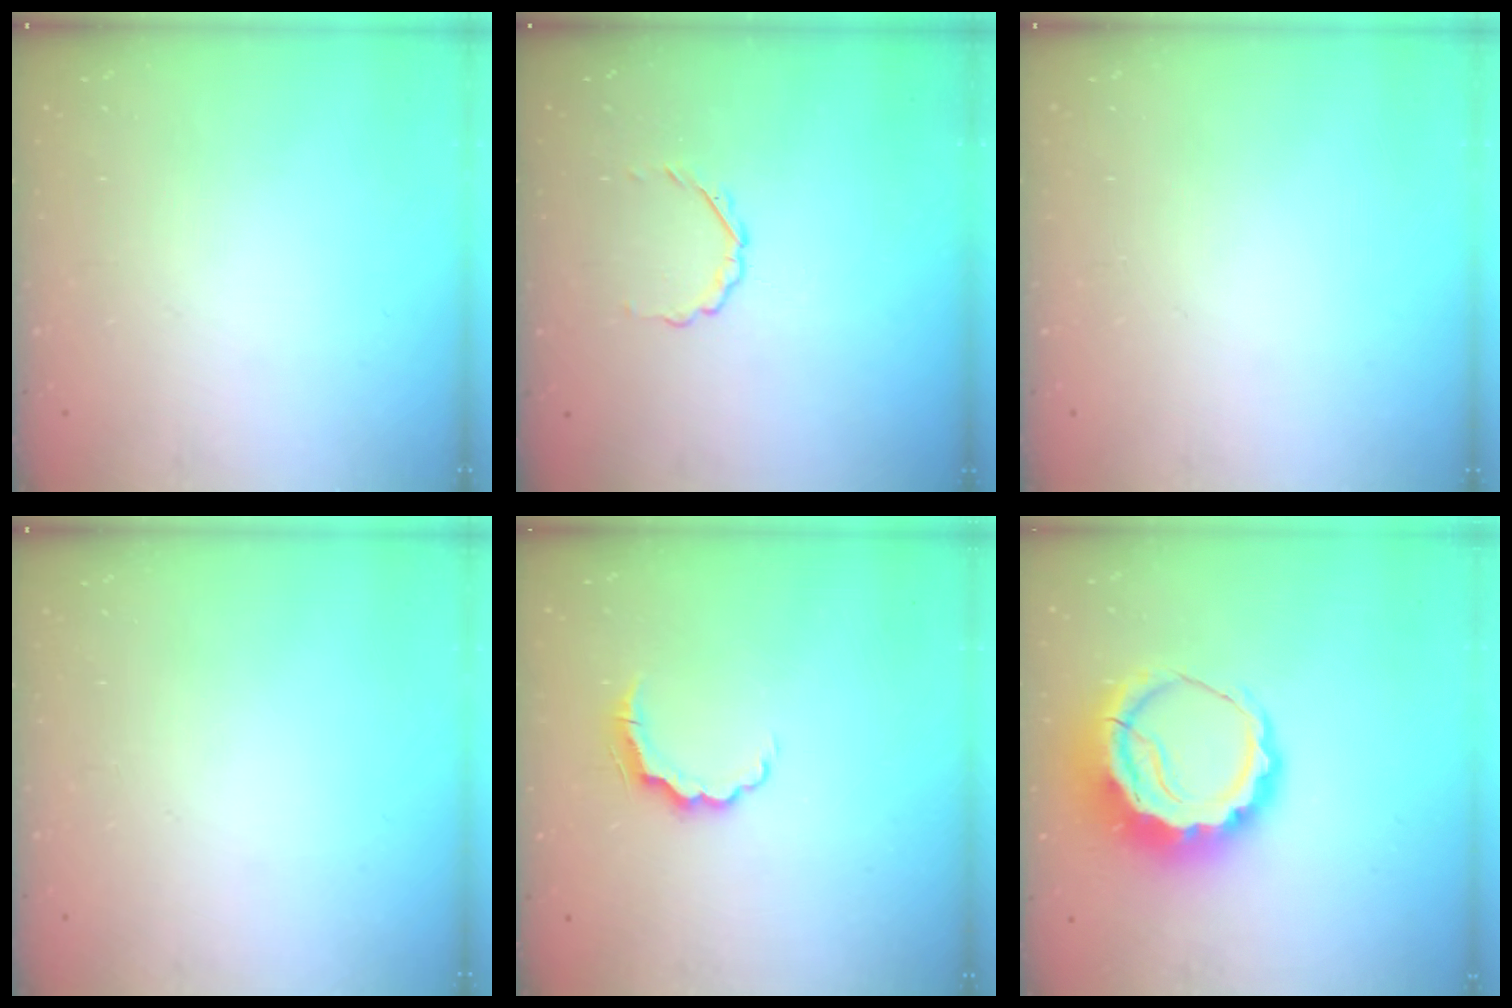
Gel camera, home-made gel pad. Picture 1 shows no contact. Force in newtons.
{"total": 2.3, "press": 2.1, "slide": 0.8}
{"total": 0.0}
{"total": 0.0}
{"total": 5.1, "press": 5.1, "slide": 0.6}
{"total": 10.2, "press": 10.1, "slide": 1.7}